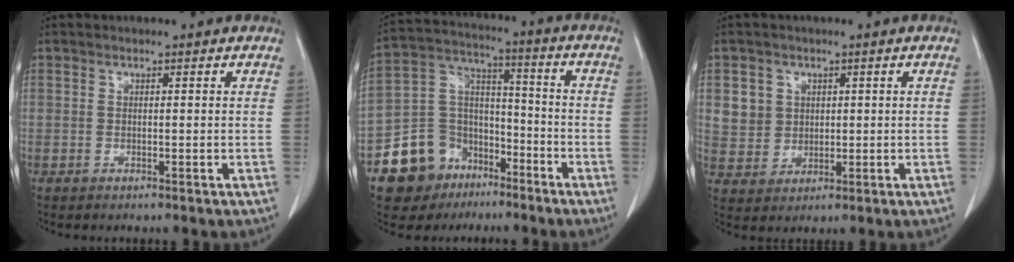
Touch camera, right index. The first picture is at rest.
{"total": 12.8, "force": [-7.5, 9.9, 3.2], "torque": [-0.066, 0.069, -0.124]}
{"total": 4.9, "force": [1.5, 4.6, 0.9], "torque": [-0.014, 0.011, 0.034]}